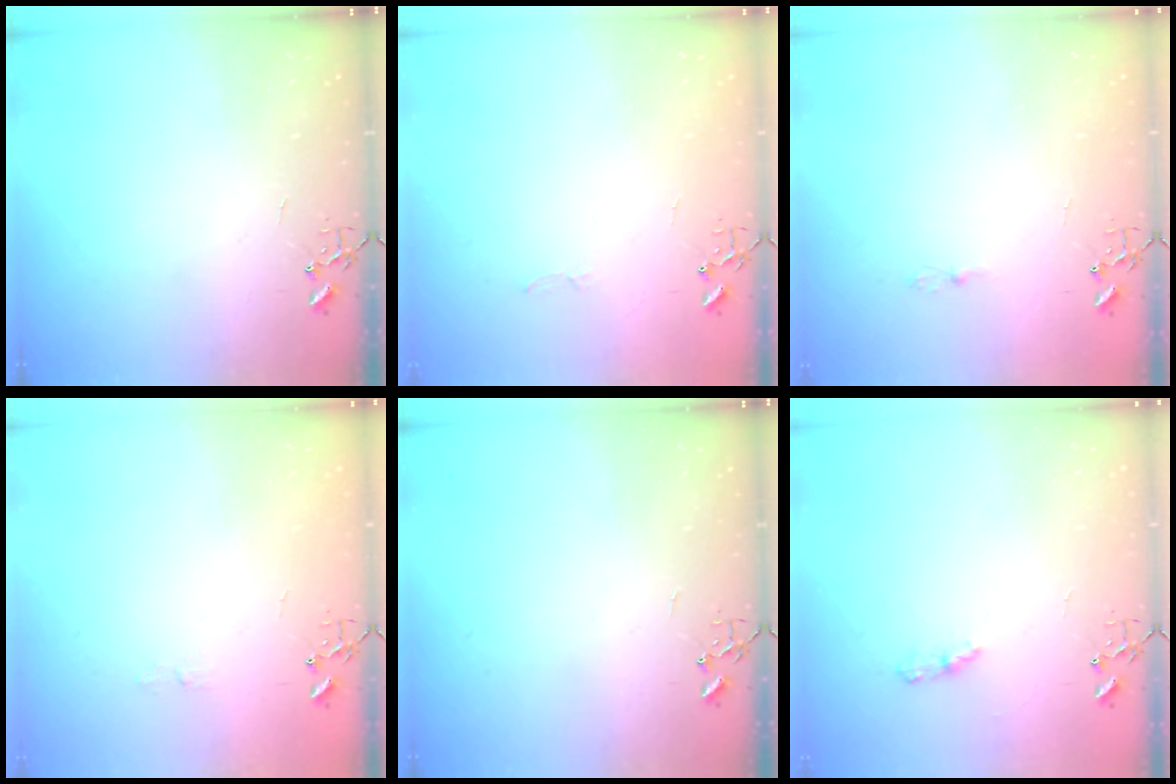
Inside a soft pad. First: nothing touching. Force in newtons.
{"total": 2.5, "press": 2.5, "slide": 0.4}
{"total": 2.5, "press": 2.5, "slide": 0.3}
{"total": 3.6, "press": 3.6, "slide": 0.4}
{"total": 0.0}
{"total": 4.2, "press": 4.2, "slide": 0.5}